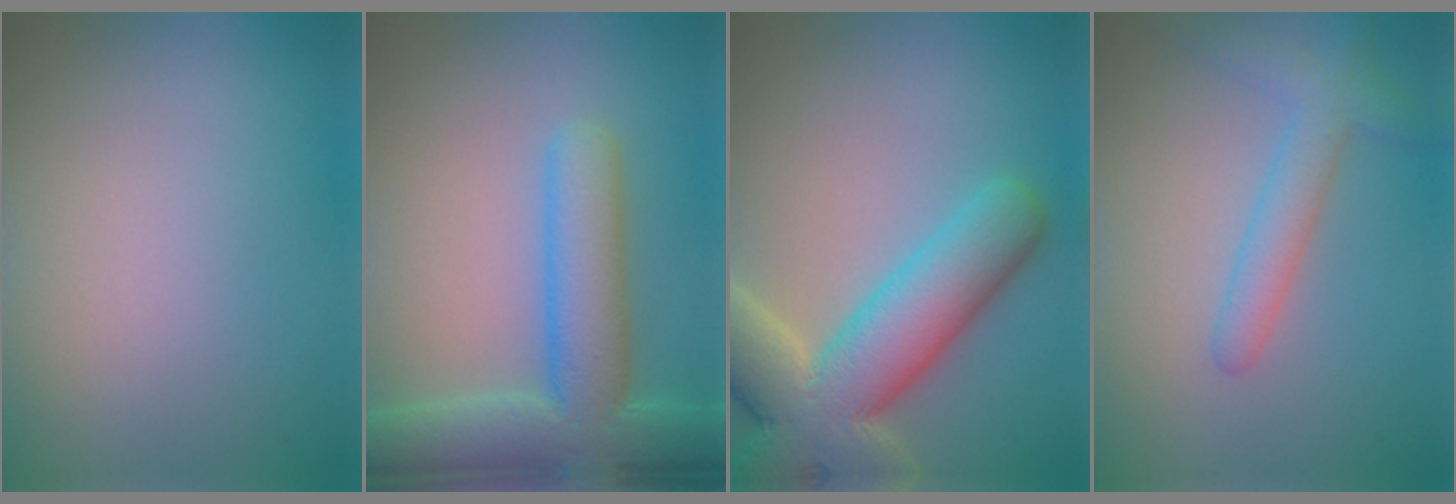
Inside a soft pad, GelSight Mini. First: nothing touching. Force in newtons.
{"total": 8.3, "press": 8.3, "slide": 0.7}
{"total": 10.7, "press": 10.7, "slide": 1.0}
{"total": 3.3, "press": 3.3, "slide": 0.0}